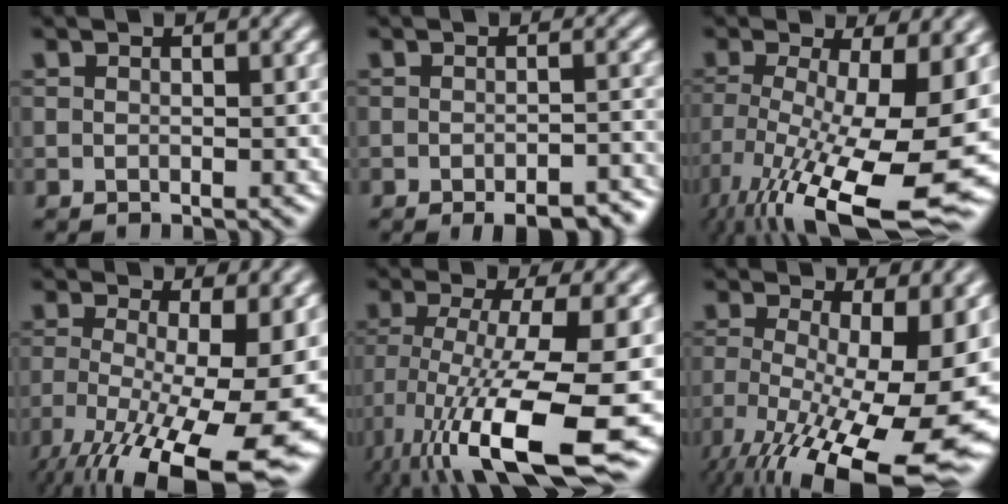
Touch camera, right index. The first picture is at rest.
{"total": 4.4, "force": [-3.9, 0.8, 2.0], "torque": [-0.020, -0.007, -0.058]}
{"total": 12.9, "force": [-5.9, 5.0, 10.3], "torque": [-0.180, -0.072, -0.052]}
{"total": 11.8, "force": [-5.7, 4.0, 9.5], "torque": [-0.163, -0.072, -0.050]}
{"total": 12.2, "force": [-5.4, 4.5, 10.0], "torque": [-0.192, -0.069, -0.043]}
{"total": 12.9, "force": [-6.2, 4.9, 10.1], "torque": [-0.164, -0.075, -0.054]}